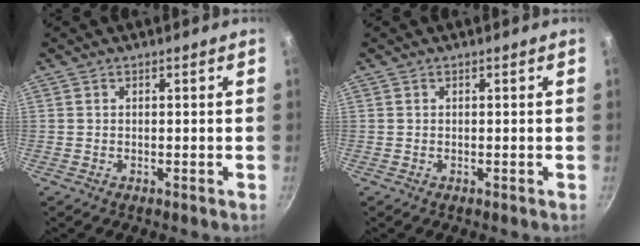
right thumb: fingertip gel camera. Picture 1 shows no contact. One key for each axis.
{"total": 0.0}